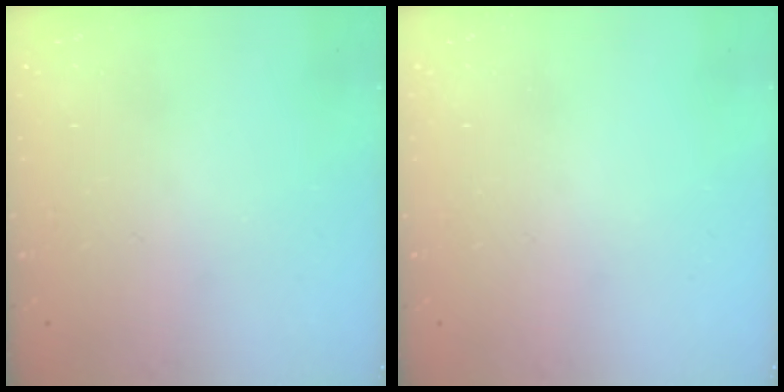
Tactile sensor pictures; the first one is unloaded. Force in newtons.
{"total": 0.0}